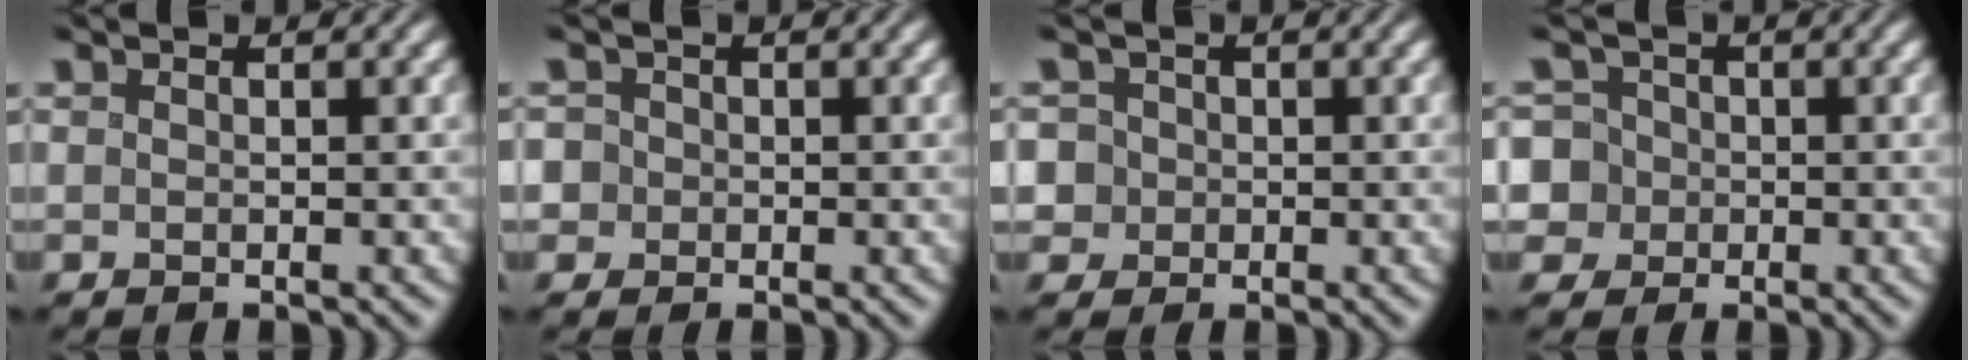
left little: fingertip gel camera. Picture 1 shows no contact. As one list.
[{"total": 4.2, "force": [0.2, 3.9, 1.3], "torque": [-0.028, 0.031, -0.018]}, {"total": 5.2, "force": [0.6, 4.9, 1.7], "torque": [-0.037, 0.031, -0.015]}, {"total": 7.0, "force": [-0.7, 6.7, 2.0], "torque": [-0.054, 0.020, -0.038]}]